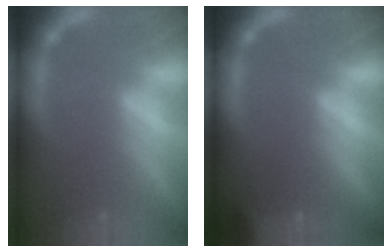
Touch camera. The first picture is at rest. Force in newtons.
{"total": 8.5}